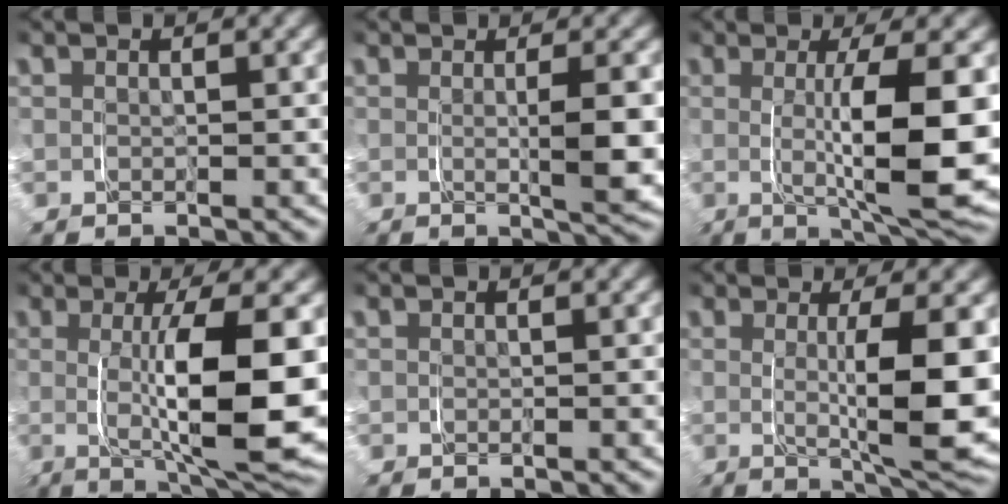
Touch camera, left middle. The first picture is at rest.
{"total": 2.7, "force": [0.0, 0.1, 2.7], "torque": [-0.041, -0.003, -0.001]}
{"total": 8.6, "force": [-0.2, 1.7, 8.4], "torque": [-0.122, -0.005, 0.004]}
{"total": 9.8, "force": [-0.5, 2.4, 9.5], "torque": [-0.140, -0.008, 0.001]}
{"total": 0.0}
{"total": 7.5, "force": [0.0, 1.5, 7.3], "torque": [-0.107, -0.009, 0.007]}